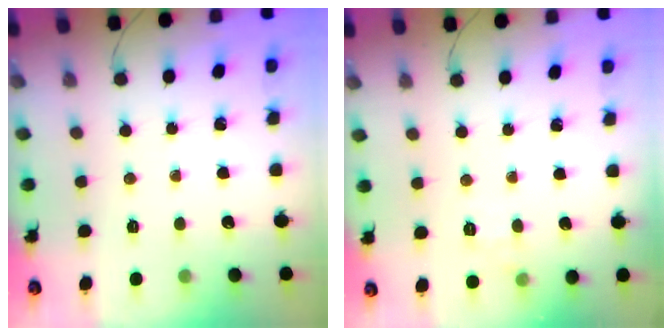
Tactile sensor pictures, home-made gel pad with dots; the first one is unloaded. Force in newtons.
{"total": 5.6, "press": 5.4, "slide": 1.4}